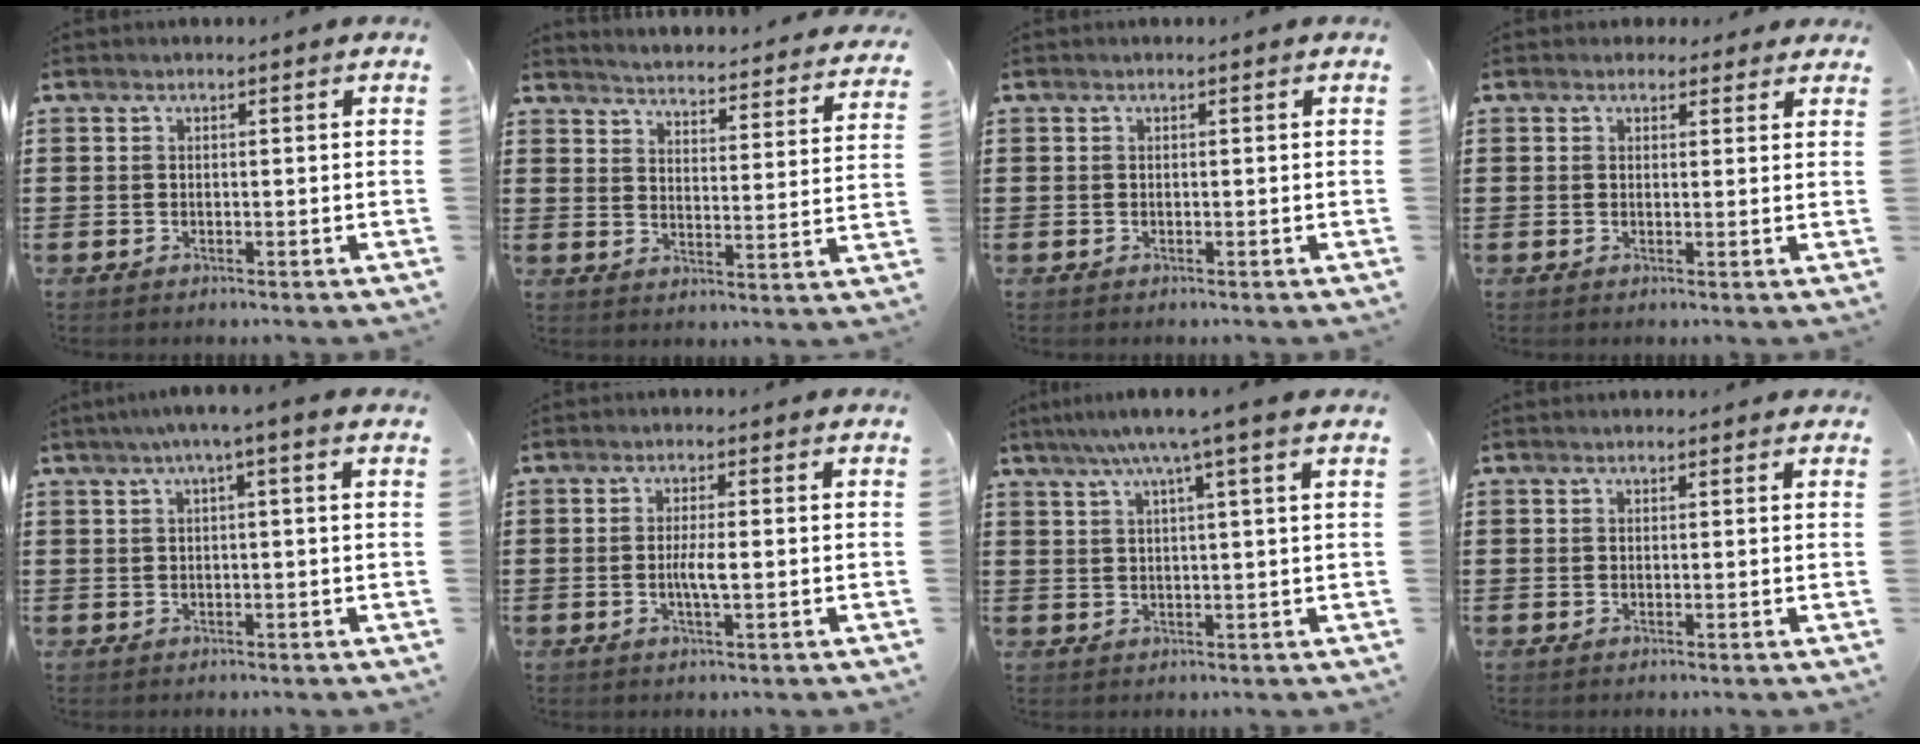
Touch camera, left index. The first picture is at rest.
{"total": 3.2, "force": [3.1, -0.7, 0.2], "torque": [-0.026, -0.039, 0.045]}
{"total": 0.0}
{"total": 2.2, "force": [1.8, 1.2, 0.3], "torque": [-0.004, 0.002, 0.032]}
{"total": 2.3, "force": [0.5, -0.3, 2.2], "torque": [-0.039, -0.003, 0.008]}
{"total": 3.0, "force": [-0.4, 0.4, 3.0], "torque": [-0.061, -0.004, -0.010]}
{"total": 5.2, "force": [3.2, -0.7, 4.0], "torque": [-0.087, -0.002, 0.052]}
{"total": 0.7, "force": [0.6, 0.3, 0.1], "torque": [-0.004, 0.003, 0.011]}